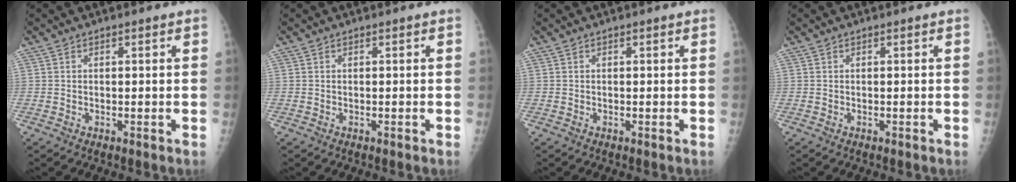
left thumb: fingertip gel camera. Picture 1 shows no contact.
{"total": 0.0}
{"total": 0.0}
{"total": 0.0}